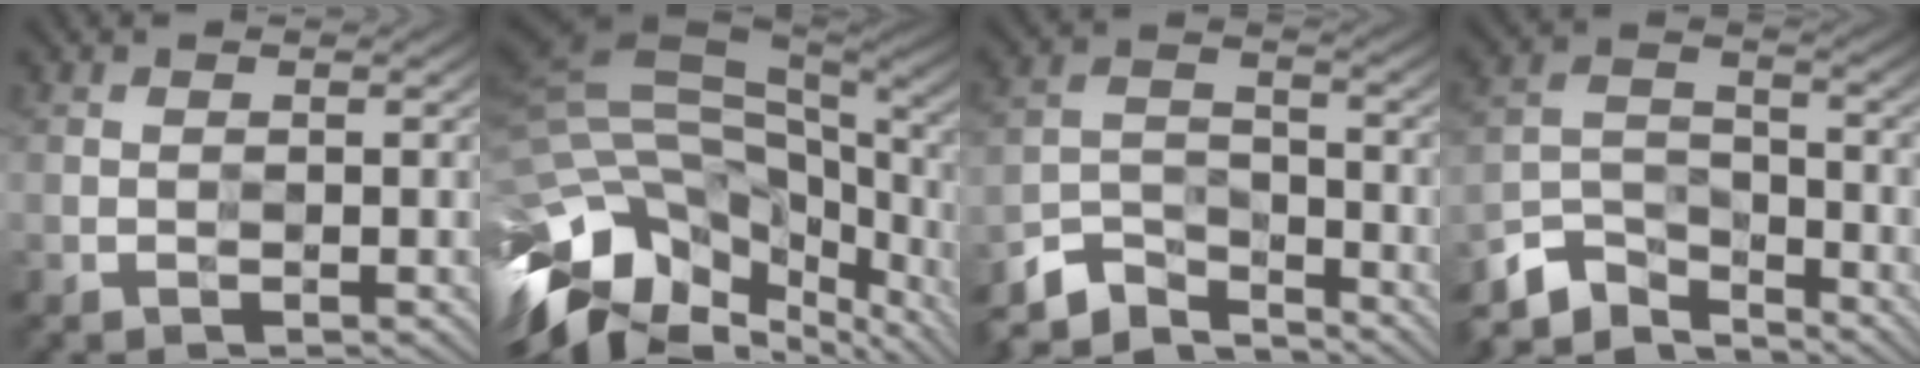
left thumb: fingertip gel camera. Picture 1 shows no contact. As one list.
[{"total": 16.8, "force": [-5.9, 9.5, 12.6], "torque": [-0.250, -0.003, -0.076]}, {"total": 7.8, "force": [-6.8, 2.8, 2.7], "torque": [-0.060, -0.005, -0.142]}, {"total": 8.0, "force": [-6.3, 3.4, 3.4], "torque": [-0.073, -0.008, -0.137]}]